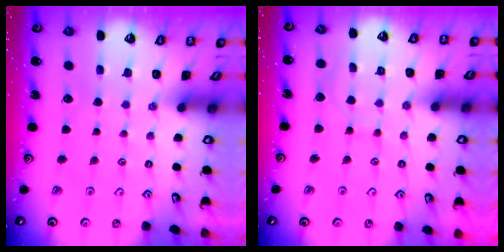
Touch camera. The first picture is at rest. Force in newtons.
{"total": 5.6, "press": 5.6, "slide": 0.6}